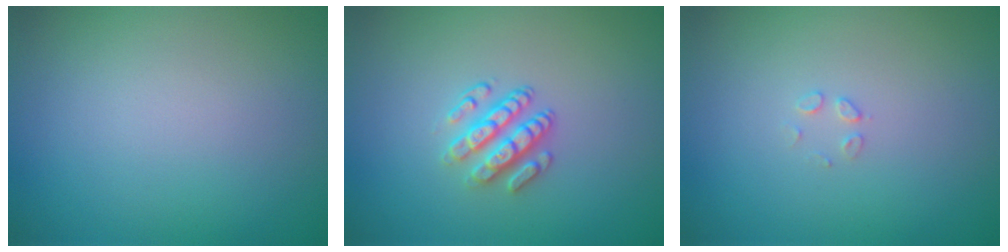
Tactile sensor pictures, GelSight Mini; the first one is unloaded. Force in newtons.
{"total": 2.9, "press": 2.5, "slide": 1.6}
{"total": 0.8, "press": 0.8, "slide": 0.0}